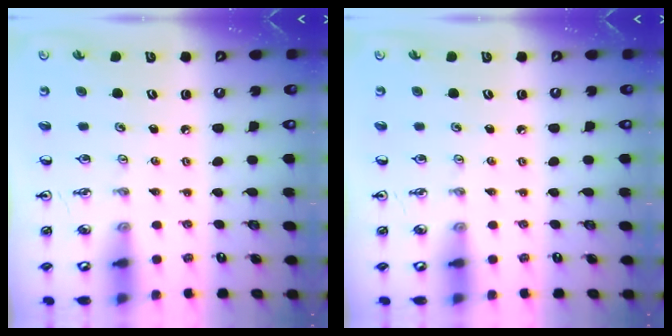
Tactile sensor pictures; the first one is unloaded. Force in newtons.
{"total": 0.0}